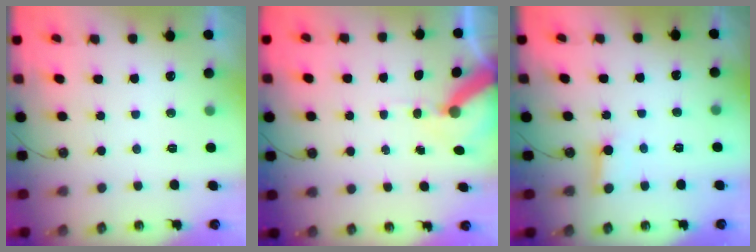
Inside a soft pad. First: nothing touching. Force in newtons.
{"total": 9.6, "press": 9.5, "slide": 1.3}
{"total": 2.5, "press": 2.5, "slide": 0.2}